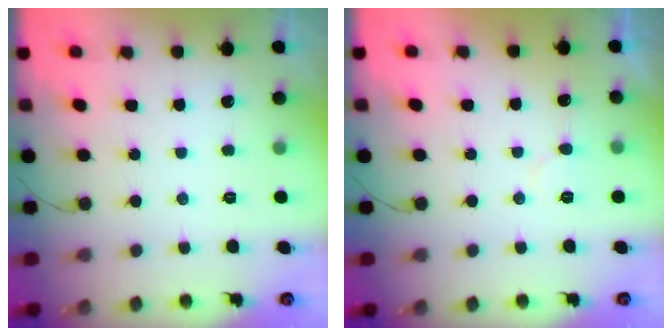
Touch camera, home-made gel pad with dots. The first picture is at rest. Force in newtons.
{"total": 5.5, "press": 5.5, "slide": 0.3}